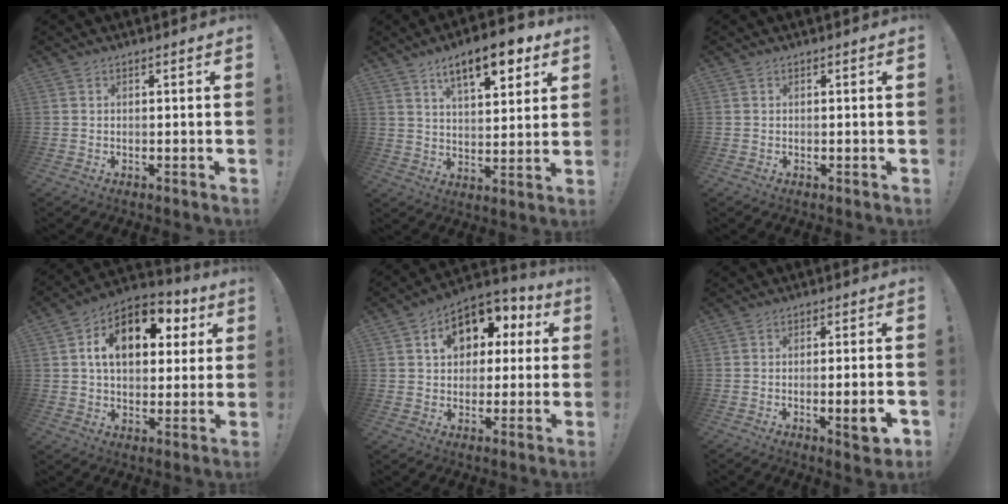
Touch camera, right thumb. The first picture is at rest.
{"total": 13.1, "force": [7.7, 4.4, 9.7], "torque": [-0.143, -0.035, 0.124]}
{"total": 0.0}
{"total": 15.9, "force": [5.3, 10.1, 11.0], "torque": [-0.175, -0.008, 0.094]}
{"total": 12.9, "force": [4.8, 9.2, 7.7], "torque": [-0.117, -0.014, 0.088]}
{"total": 7.1, "force": [-2.3, 0.9, 6.7], "torque": [-0.082, -0.002, -0.035]}